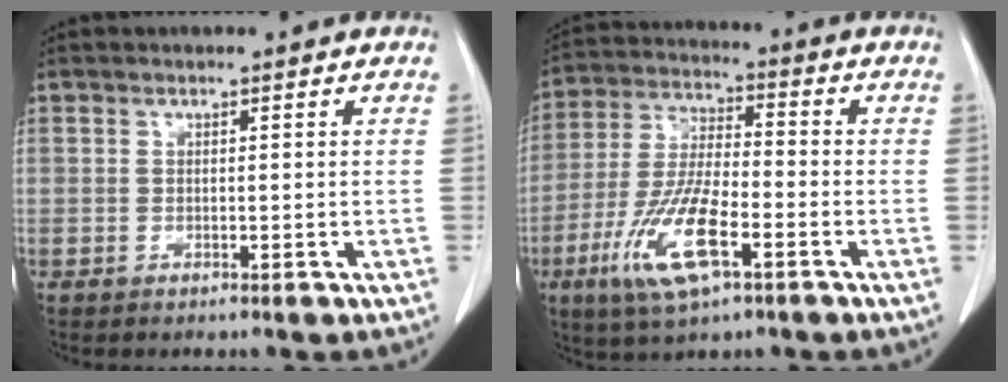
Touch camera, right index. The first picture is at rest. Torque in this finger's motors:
{"motor_torque": [1.35, -0.42, 0.16, 0.00]}